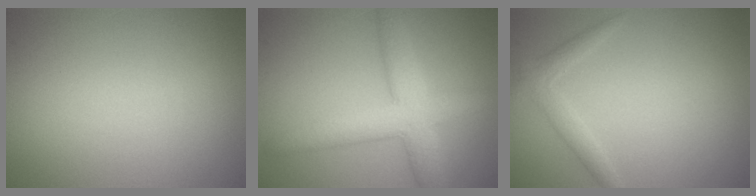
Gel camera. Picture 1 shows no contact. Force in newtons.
{"total": 5.5, "press": 5.5, "slide": 0.3}
{"total": 1.9, "press": 1.9, "slide": 0.2}